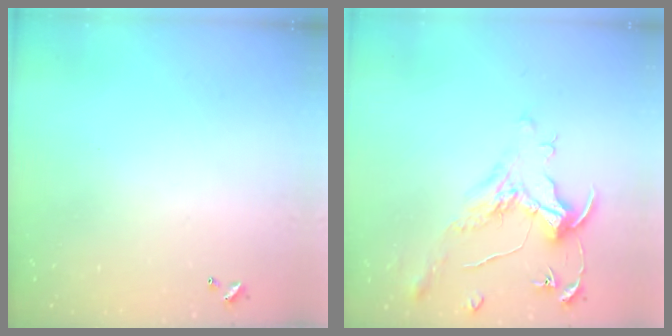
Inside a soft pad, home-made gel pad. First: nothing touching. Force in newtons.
{"total": 1.6, "press": 1.4, "slide": 0.7}